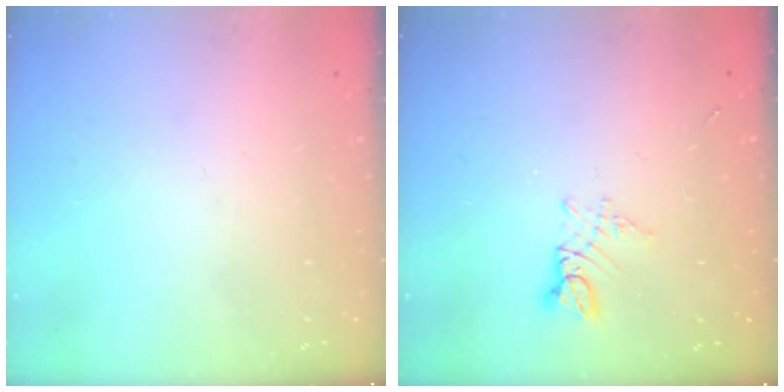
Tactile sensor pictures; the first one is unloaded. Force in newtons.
{"total": 2.7, "press": 2.7, "slide": 0.3}